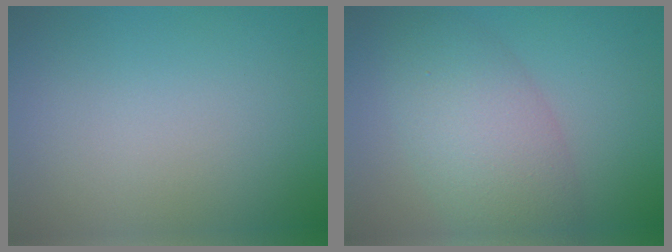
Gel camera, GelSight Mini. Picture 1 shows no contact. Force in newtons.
{"total": 6.2, "press": 6.1, "slide": 0.3}